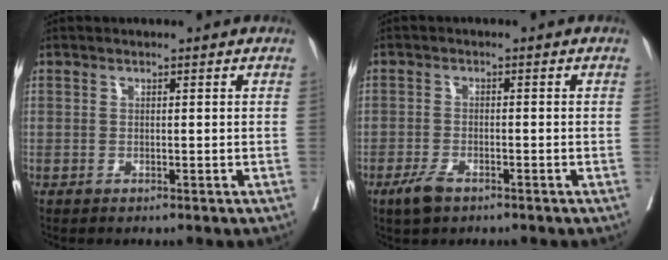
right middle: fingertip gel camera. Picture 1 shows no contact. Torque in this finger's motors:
{"motor_torque": [0.46, -0.37, 0.13, 0.05]}